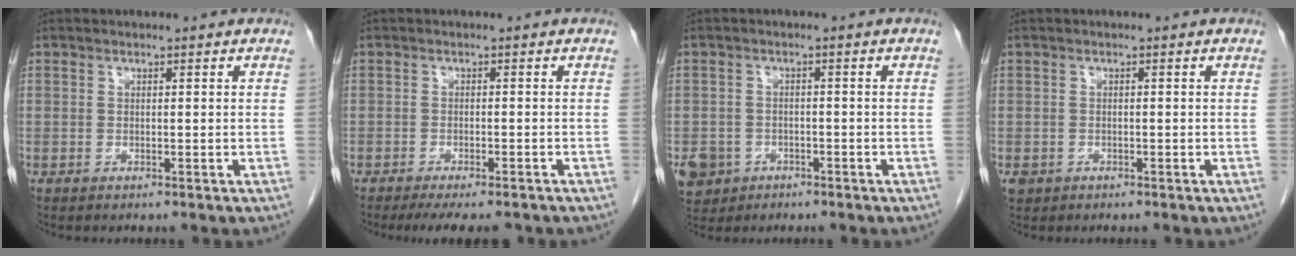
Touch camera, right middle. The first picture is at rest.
{"total": 8.0, "force": [-6.8, 1.7, 3.8], "torque": [-0.048, -0.012, -0.094]}
{"total": 7.3, "force": [-3.6, 6.1, 1.6], "torque": [-0.047, 0.003, -0.053]}
{"total": 1.7, "force": [-0.8, 1.4, 0.4], "torque": [-0.011, 0.003, -0.008]}